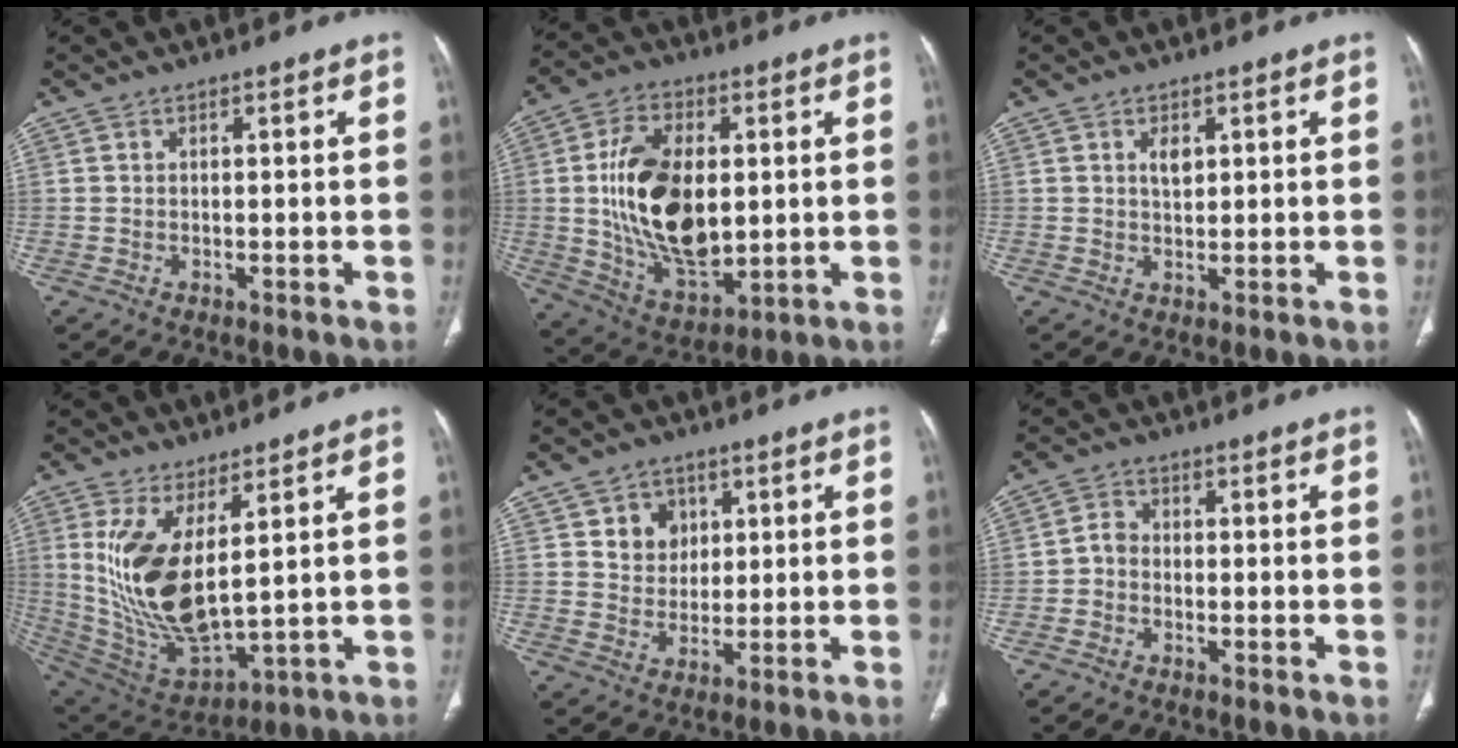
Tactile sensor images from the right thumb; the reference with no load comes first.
{"total": 19.3, "force": [1.4, 11.0, 15.8], "torque": [-0.268, -0.018, 0.038]}
{"total": 2.6, "force": [1.0, 1.6, 1.8], "torque": [-0.021, -0.005, 0.018]}
{"total": 15.6, "force": [4.1, 6.3, 13.7], "torque": [-0.270, -0.042, 0.105]}
{"total": 6.0, "force": [2.2, 5.2, 2.0], "torque": [-0.002, -0.007, 0.038]}
{"total": 2.6, "force": [-1.0, 2.1, 1.2], "torque": [-0.014, 0.012, -0.028]}